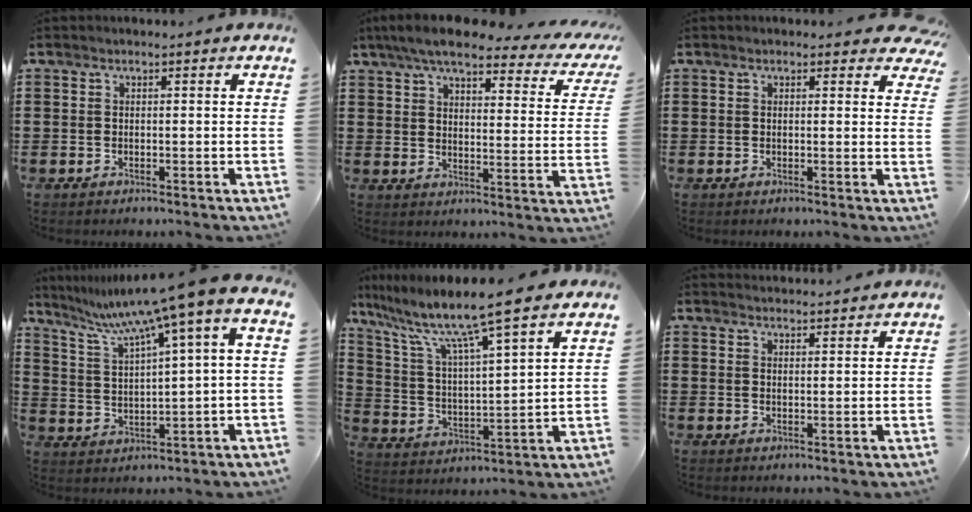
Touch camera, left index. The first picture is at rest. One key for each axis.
{"total": 7.2, "fx": 5.8, "fy": 0.8, "fz": 4.2, "tx": -0.099, "ty": -0.029, "tz": 0.095}
{"total": 1.7, "fx": 1.5, "fy": 0.6, "fz": 0.6, "tx": -0.009, "ty": 0.001, "tz": 0.026}
{"total": 7.6, "fx": 4.8, "fy": -0.3, "fz": 5.9, "tx": -0.131, "ty": -0.039, "tz": 0.076}
{"total": 9.5, "fx": 7.8, "fy": -0.4, "fz": 5.5, "tx": -0.138, "ty": -0.050, "tz": 0.125}
{"total": 1.8, "fx": 1.8, "fy": 0.1, "fz": -0.1, "tx": -0.002, "ty": -0.001, "tz": 0.036}